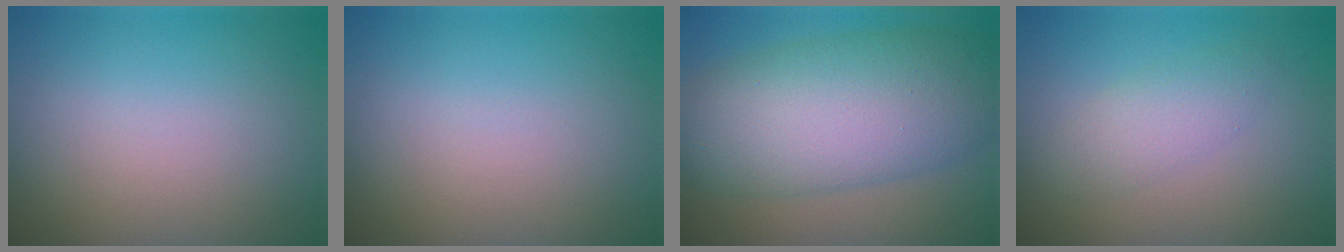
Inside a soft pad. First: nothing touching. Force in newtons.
{"total": 0.0}
{"total": 11.0, "press": 11.0, "slide": 0.1}
{"total": 2.3, "press": 2.3, "slide": 0.2}